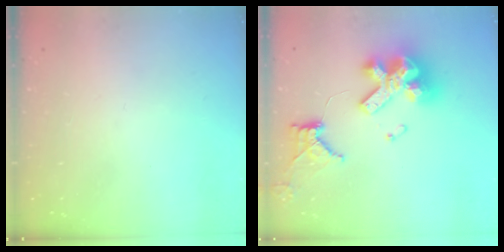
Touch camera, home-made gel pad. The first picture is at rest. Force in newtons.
{"total": 16.7, "press": 16.6, "slide": 1.9}